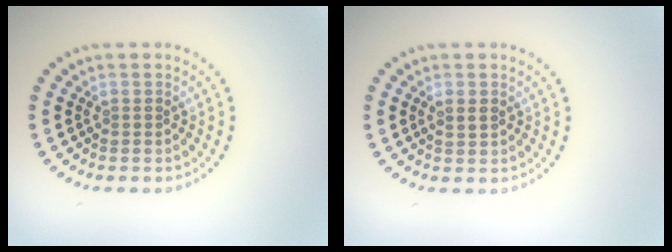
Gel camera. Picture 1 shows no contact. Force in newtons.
{"total": 0.7, "press": 0.7, "slide": 0.0}